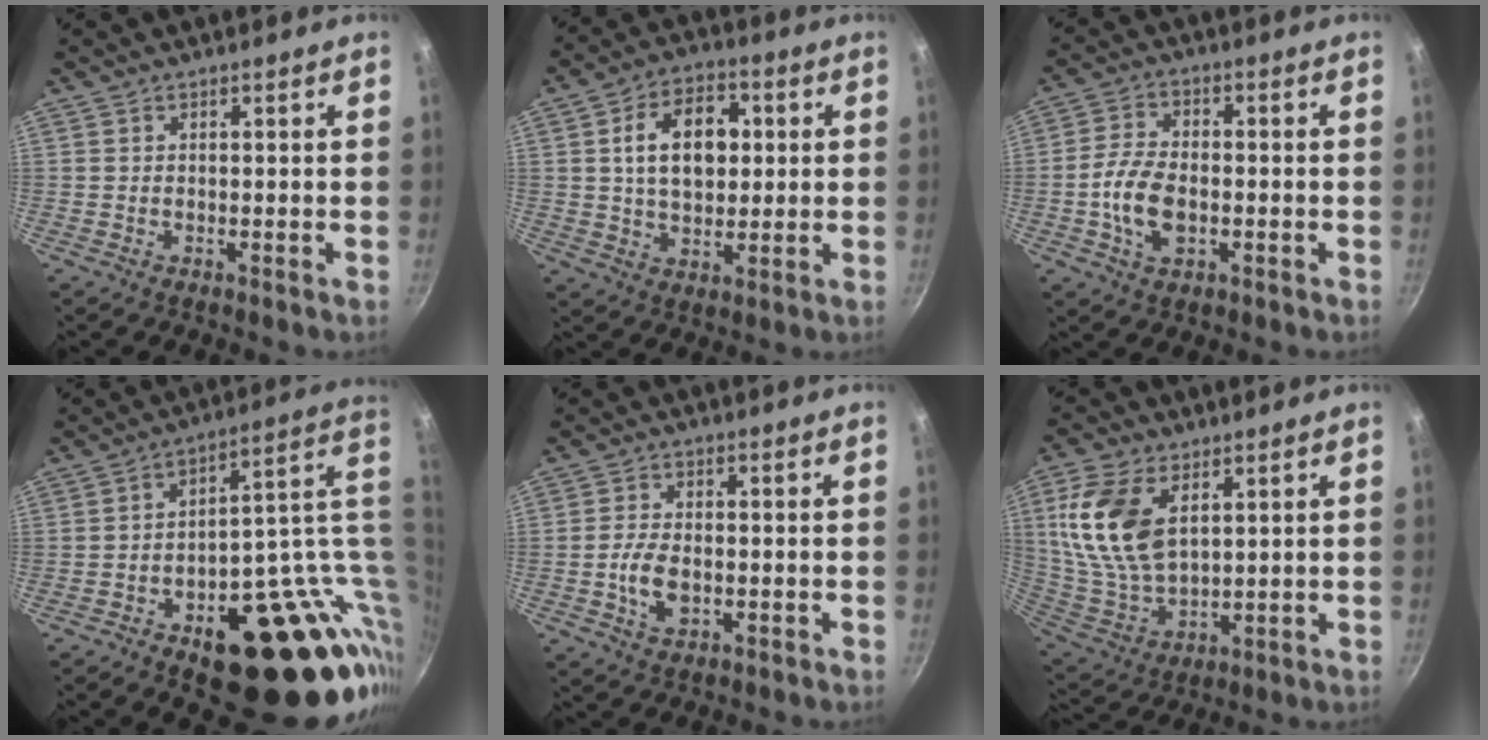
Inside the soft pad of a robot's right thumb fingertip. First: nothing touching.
{"total": 13.0, "force": [2.1, 8.6, 9.5], "torque": [-0.126, 0.008, 0.032]}
{"total": 9.8, "force": [-2.1, 5.9, 7.5], "torque": [-0.141, 0.022, -0.046]}
{"total": 28.8, "force": [-2.0, 15.9, 24.0], "torque": [-0.244, 0.021, 0.001]}
{"total": 6.2, "force": [-1.3, 3.7, 4.8], "torque": [-0.092, 0.008, -0.025]}
{"total": 16.2, "force": [5.1, 9.4, 12.2], "torque": [-0.233, -0.017, 0.114]}